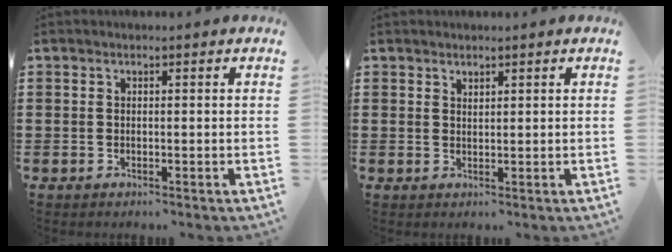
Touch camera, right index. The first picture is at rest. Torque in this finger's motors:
{"motor_torque": [-0.52, 0.26, -0.02, -0.01]}